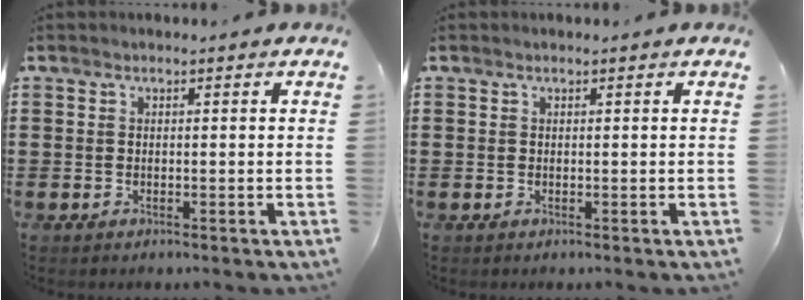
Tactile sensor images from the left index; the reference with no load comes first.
{"total": 0.0}